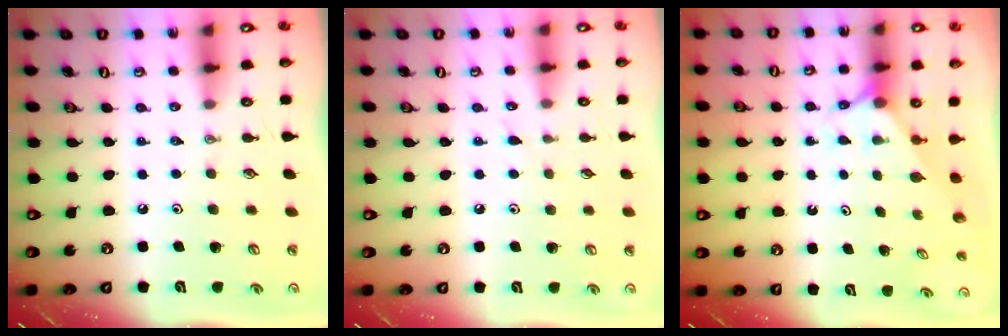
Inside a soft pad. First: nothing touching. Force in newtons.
{"total": 3.9, "press": 3.9, "slide": 0.4}
{"total": 3.0, "press": 3.0, "slide": 0.2}